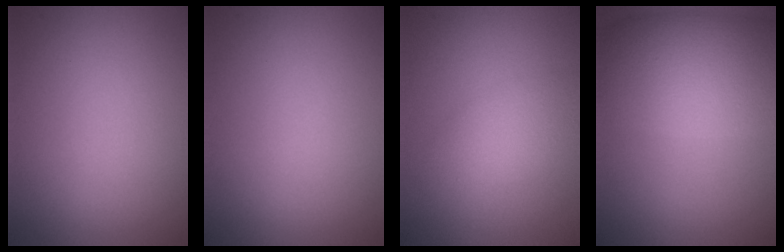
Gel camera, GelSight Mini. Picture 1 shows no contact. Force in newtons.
{"total": 0.0}
{"total": 2.8, "press": 2.8, "slide": 0.1}
{"total": 8.2, "press": 8.2, "slide": 0.3}